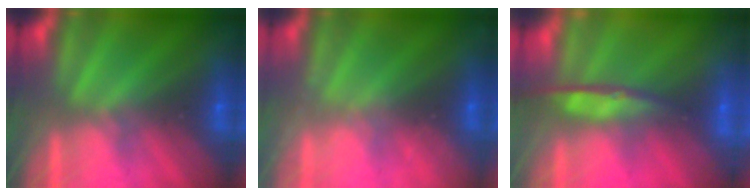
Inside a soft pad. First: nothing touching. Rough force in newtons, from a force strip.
{"total": 2.4}
{"total": 7.4}